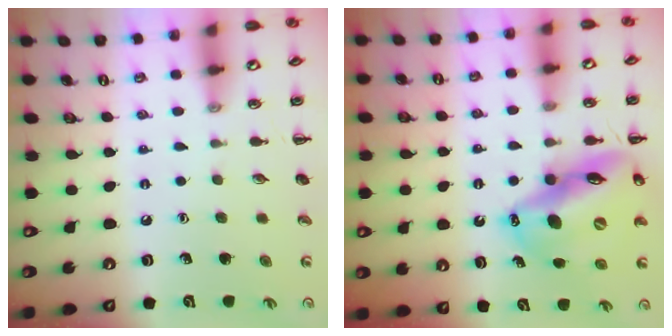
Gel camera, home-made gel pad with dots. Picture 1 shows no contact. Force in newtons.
{"total": 16.7, "press": 16.1, "slide": 4.6}